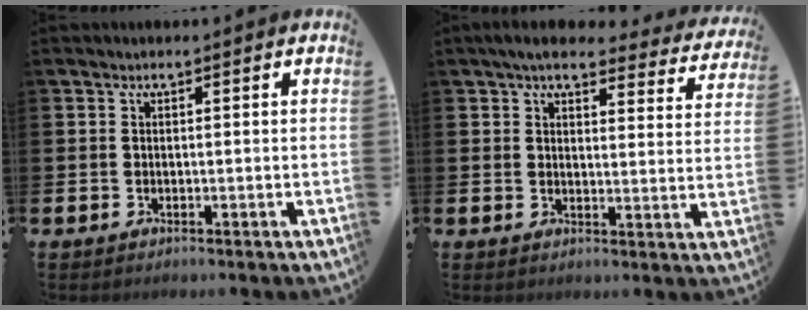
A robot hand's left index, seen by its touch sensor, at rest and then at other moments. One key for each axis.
{"total": 5.0, "fx": 4.5, "fy": 1.5, "fz": 1.6, "tx": -0.039, "ty": -0.025, "tz": 0.077}